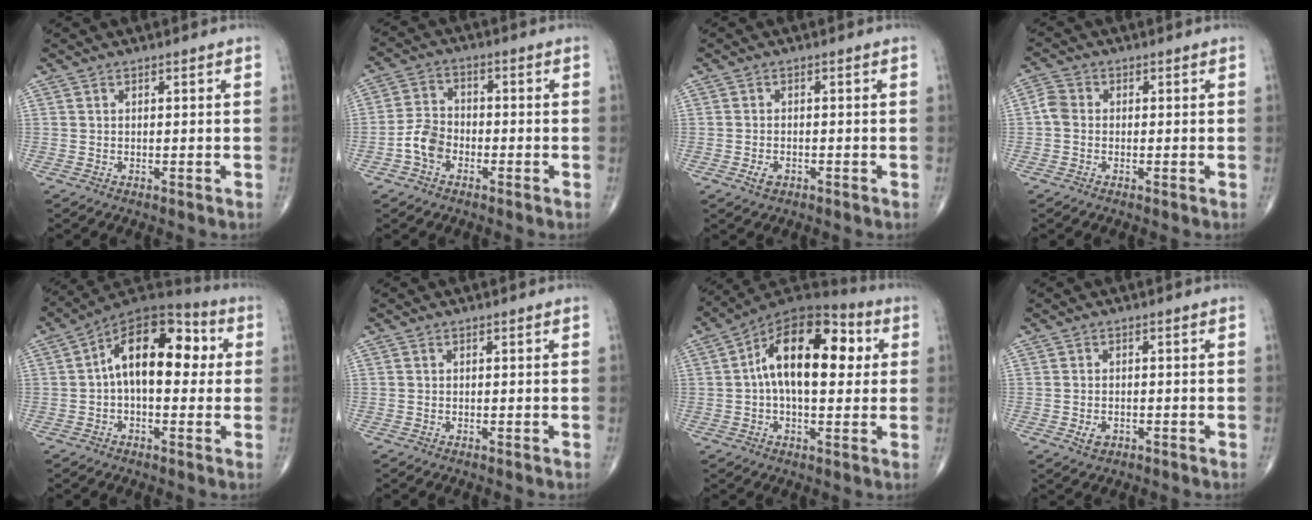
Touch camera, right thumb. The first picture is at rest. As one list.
[{"total": 5.6, "force": [-2.3, 4.1, 3.1], "torque": [-0.046, 0.023, -0.051]}, {"total": 2.0, "force": [-1.0, 1.3, 1.3], "torque": [-0.023, 0.005, -0.015]}, {"total": 2.9, "force": [-0.4, 2.4, 1.6], "torque": [-0.029, 0.007, -0.018]}, {"total": 16.2, "force": [2.0, 9.0, 13.3], "torque": [-0.174, 0.044, 0.021]}, {"total": 0.0}, {"total": 18.8, "force": [3.1, 9.9, 15.7], "torque": [-0.226, 0.030, 0.036]}, {"total": 2.3, "force": [-0.9, 1.5, 1.4], "torque": [-0.022, 0.003, -0.011]}]